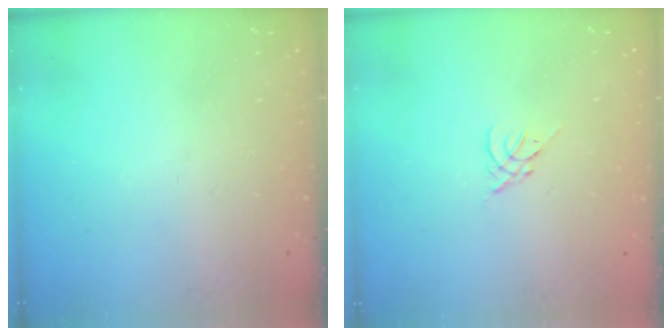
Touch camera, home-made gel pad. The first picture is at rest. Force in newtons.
{"total": 1.8, "press": 1.7, "slide": 0.5}